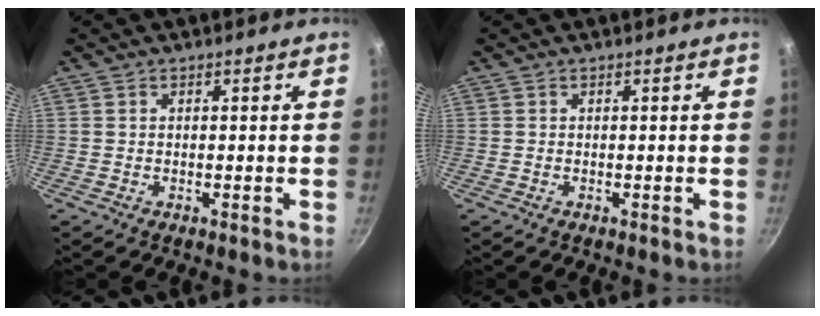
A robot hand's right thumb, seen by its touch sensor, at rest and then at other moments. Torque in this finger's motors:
{"motor_torque": [0.02, 0.24, 0.28, 0.13, 0.04]}